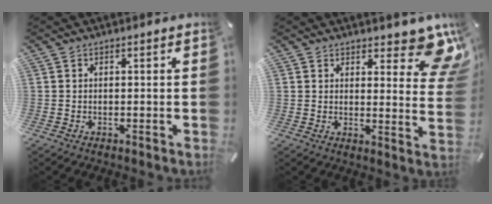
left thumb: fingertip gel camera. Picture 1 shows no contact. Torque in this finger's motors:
{"motor_torque": [1.00, -0.68, -0.05, -0.48, -0.01]}